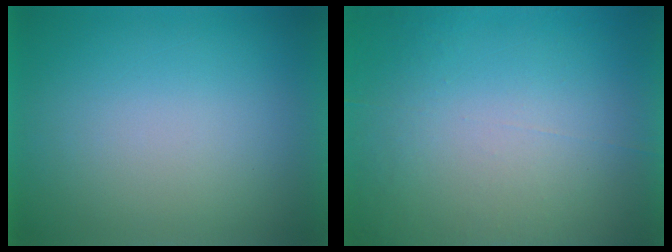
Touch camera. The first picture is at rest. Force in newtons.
{"total": 7.3}